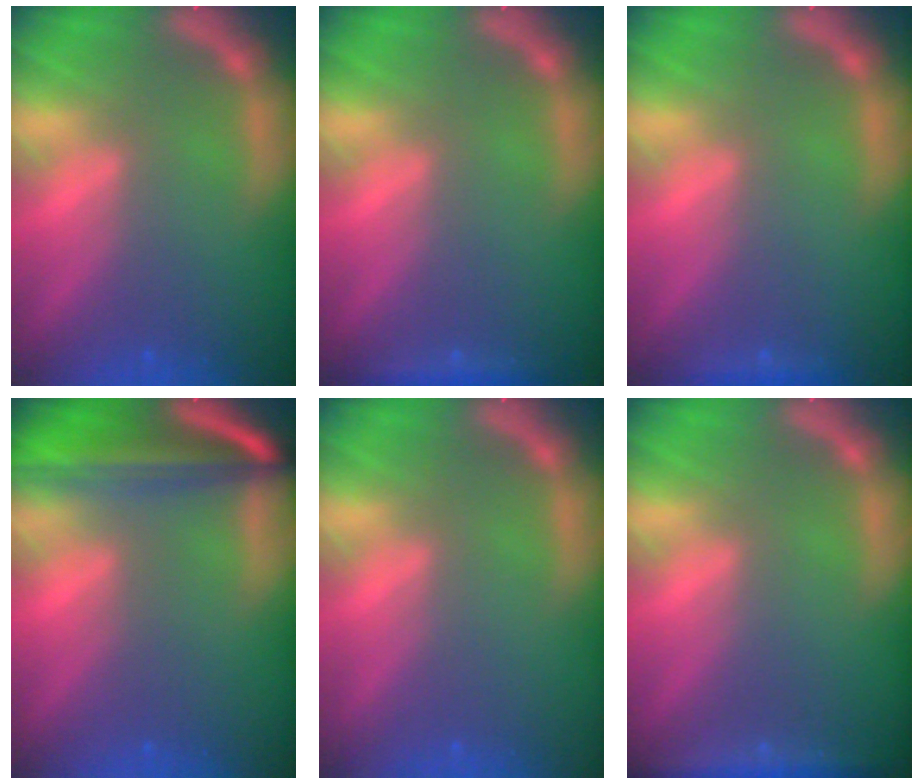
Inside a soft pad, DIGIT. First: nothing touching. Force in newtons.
{"total": 1.4}
{"total": 0.9}
{"total": 9.2}
{"total": 0.0}
{"total": 3.5}